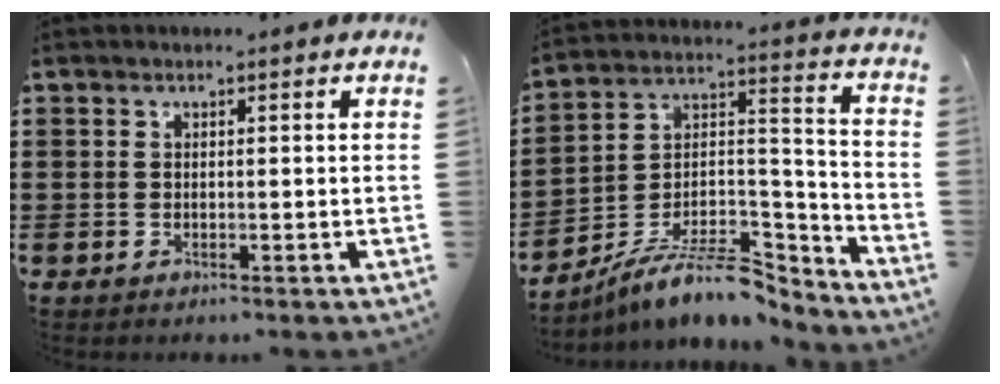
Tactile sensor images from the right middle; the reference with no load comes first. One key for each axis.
{"total": 10.1, "fx": -8.2, "fy": 2.3, "fz": 5.4, "tx": -0.105, "ty": 0.011, "tz": -0.161}